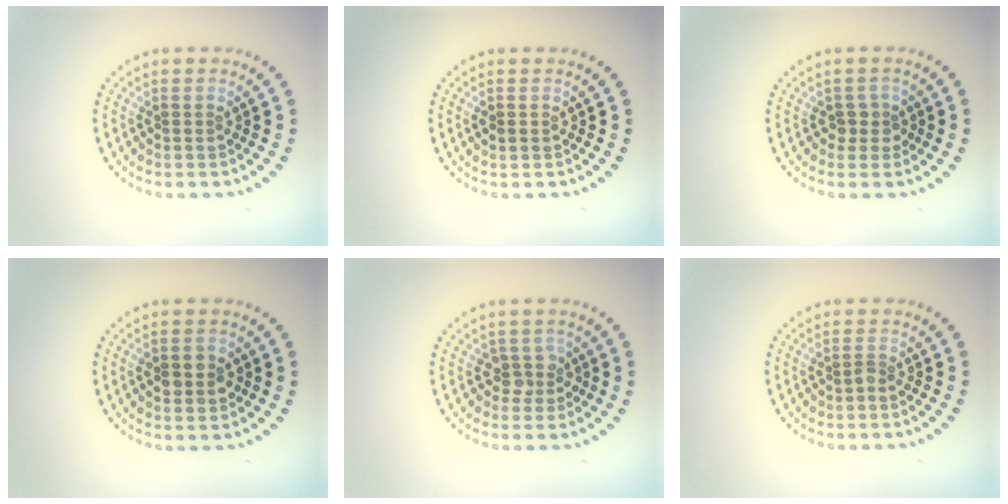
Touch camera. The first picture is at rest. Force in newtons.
{"total": 0.9, "press": 0.9, "slide": 0.1}
{"total": 1.5, "press": 1.2, "slide": 0.8}
{"total": 2.1, "press": 2.1, "slide": 0.2}
{"total": 1.7, "press": 1.2, "slide": 1.2}
{"total": 0.8, "press": 0.5, "slide": 0.6}